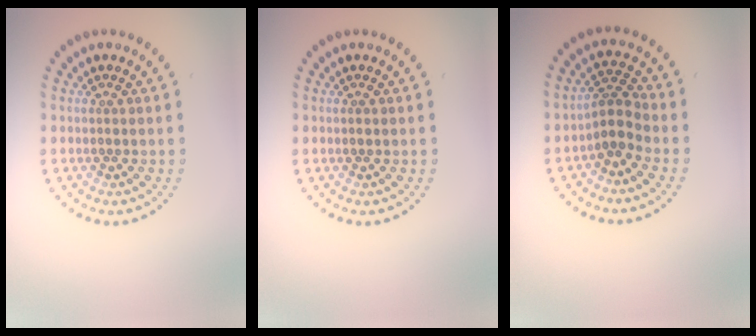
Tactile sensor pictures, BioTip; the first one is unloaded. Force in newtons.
{"total": 0.6, "press": 0.6, "slide": 0.1}
{"total": 2.5, "press": 2.0, "slide": 1.6}